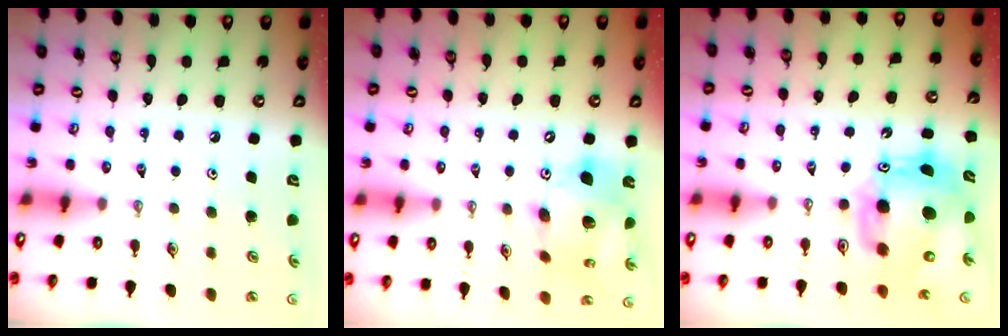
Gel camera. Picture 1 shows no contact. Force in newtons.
{"total": 16.2, "press": 16.0, "slide": 2.5}
{"total": 11.2, "press": 11.1, "slide": 1.1}